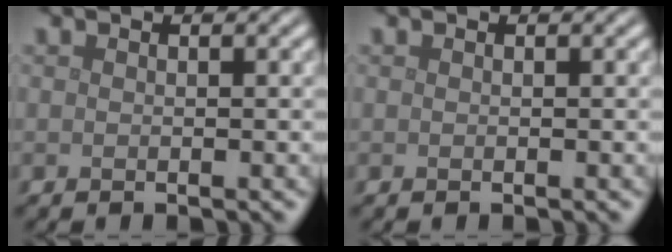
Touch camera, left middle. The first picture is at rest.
{"total": 0.0}